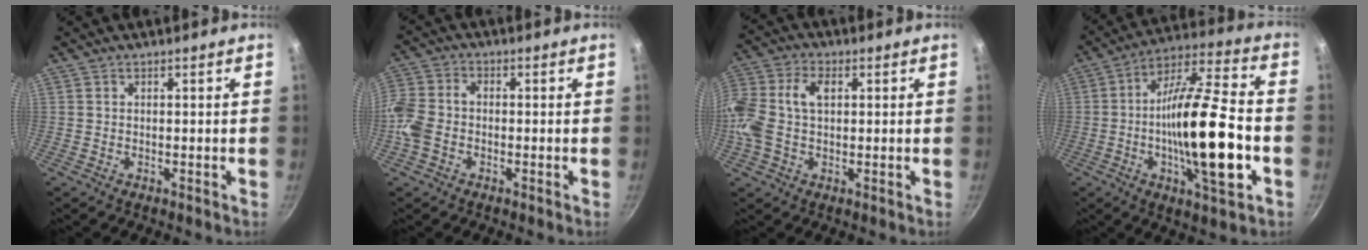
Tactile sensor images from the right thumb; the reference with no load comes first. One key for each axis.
{"total": 8.5, "fx": -2.5, "fy": 6.1, "fz": 5.3, "tx": -0.116, "ty": 0.023, "tz": -0.069}
{"total": 12.9, "fx": 1.1, "fy": 8.2, "fz": 9.8, "tx": -0.206, "ty": 0.023, "tz": 0.005}
{"total": 21.9, "fx": -4.3, "fy": 6.1, "fz": 20.6, "tx": -0.343, "ty": 0.030, "tz": -0.079}